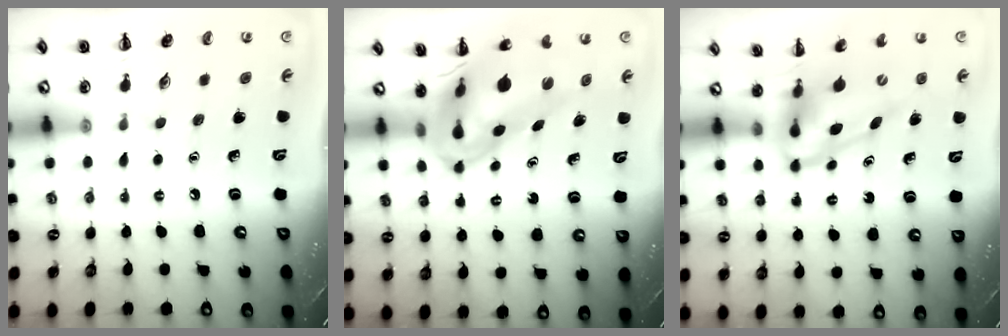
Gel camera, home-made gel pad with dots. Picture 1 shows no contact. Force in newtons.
{"total": 9.3, "press": 8.7, "slide": 3.2}
{"total": 5.5, "press": 5.4, "slide": 1.3}